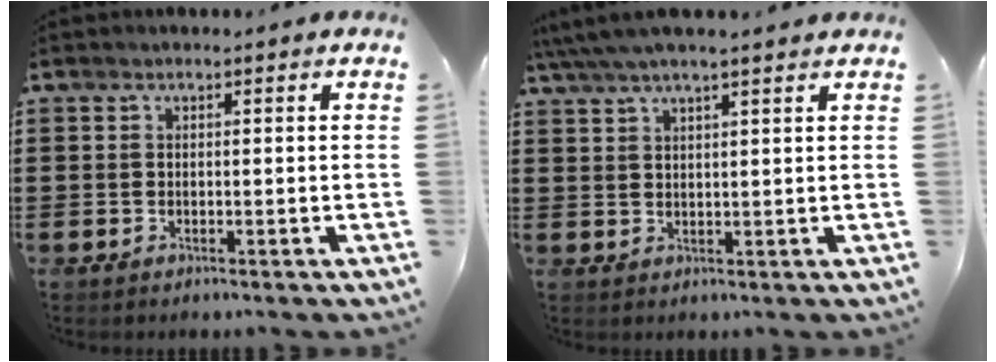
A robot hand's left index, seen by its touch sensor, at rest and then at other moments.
{"total": 3.8, "force": [3.0, 0.4, 2.3], "torque": [-0.053, -0.002, 0.054]}